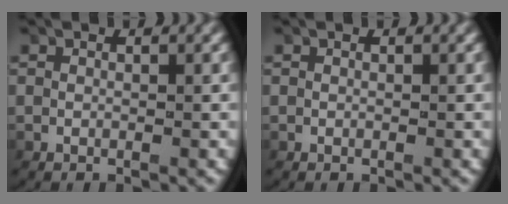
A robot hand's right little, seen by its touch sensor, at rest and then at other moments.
{"total": 0.0}